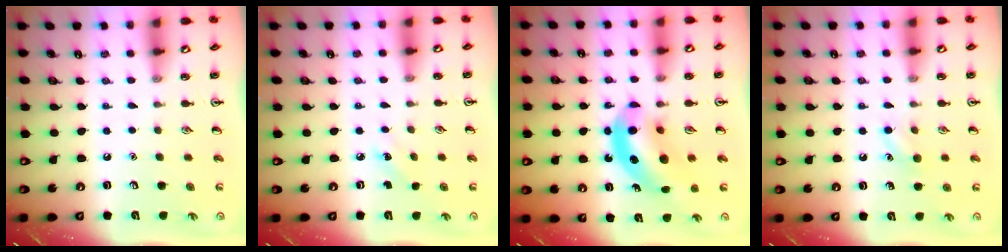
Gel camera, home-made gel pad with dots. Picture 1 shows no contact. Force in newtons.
{"total": 3.1, "press": 2.9, "slide": 1.1}
{"total": 11.6, "press": 11.0, "slide": 3.5}
{"total": 6.9, "press": 6.7, "slide": 1.8}